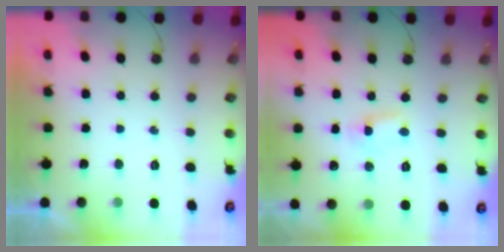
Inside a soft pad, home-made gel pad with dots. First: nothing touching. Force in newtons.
{"total": 2.8, "press": 2.8, "slide": 0.3}